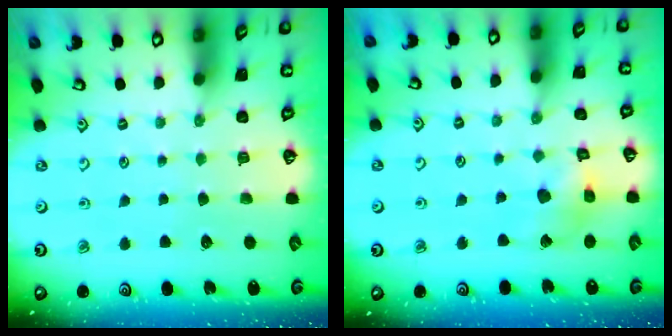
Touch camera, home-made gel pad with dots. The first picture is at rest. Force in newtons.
{"total": 11.4, "press": 11.3, "slide": 1.4}